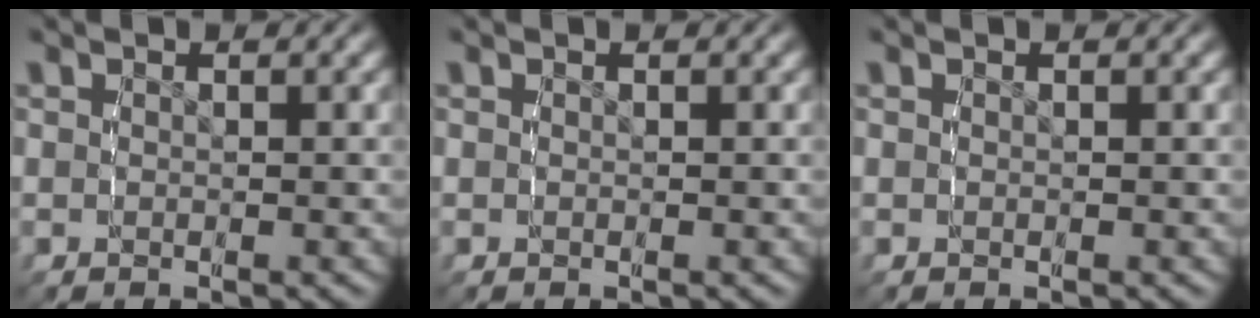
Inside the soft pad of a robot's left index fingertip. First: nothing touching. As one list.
[{"total": 0.0}, {"total": 0.0}]